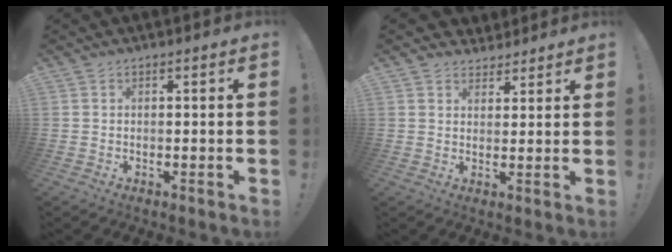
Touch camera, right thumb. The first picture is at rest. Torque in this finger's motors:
{"motor_torque": [0.01, 0.07, 0.35, -0.08, 0.08]}